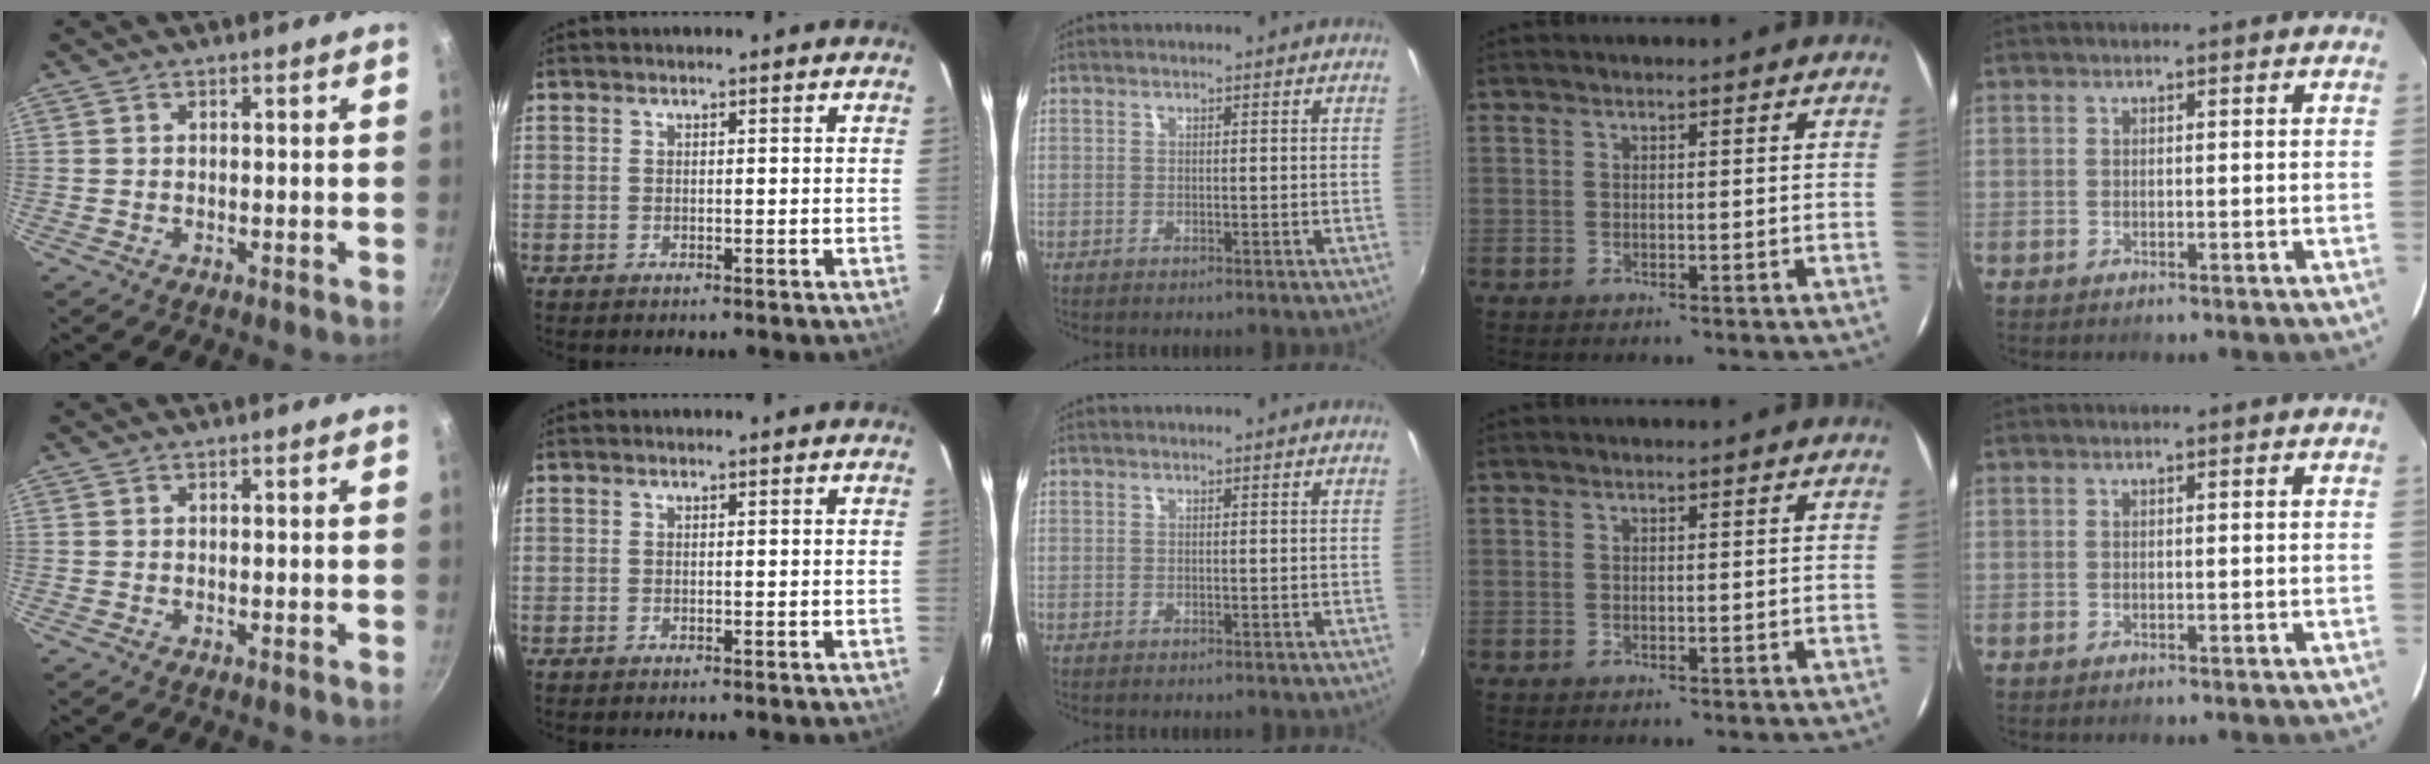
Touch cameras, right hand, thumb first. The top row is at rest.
{}